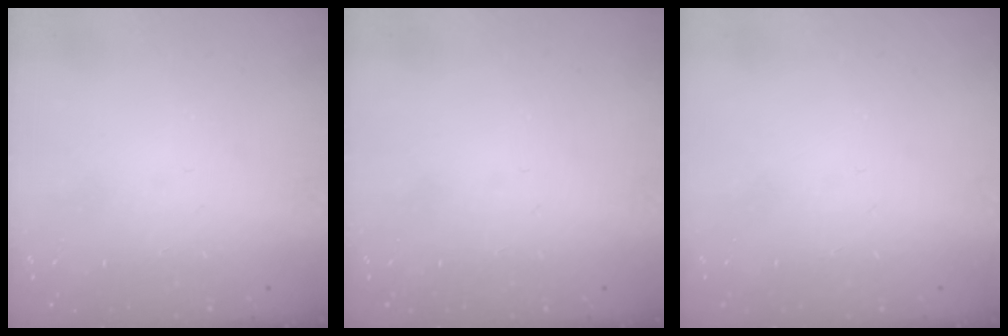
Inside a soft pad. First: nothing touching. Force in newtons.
{"total": 0.0}
{"total": 0.0}